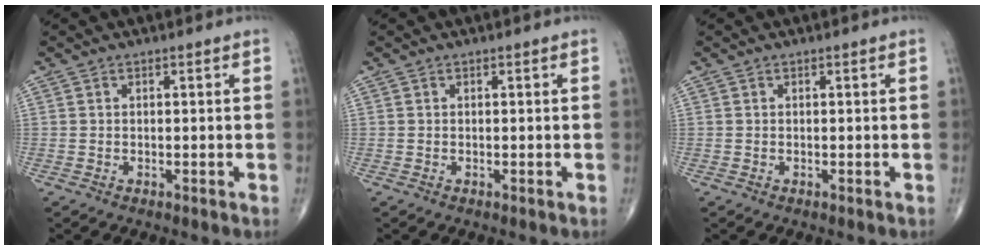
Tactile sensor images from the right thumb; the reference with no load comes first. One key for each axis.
{"total": 0.0}
{"total": 0.0}